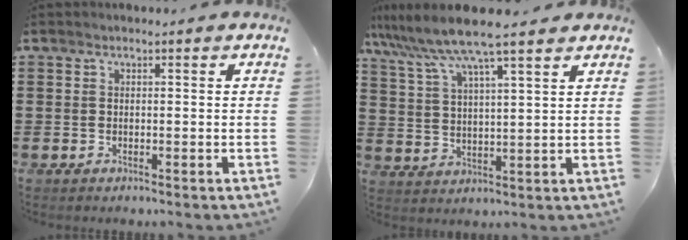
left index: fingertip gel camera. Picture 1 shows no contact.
{"total": 8.0, "force": [6.7, -0.1, 4.4], "torque": [-0.109, -0.030, 0.115]}